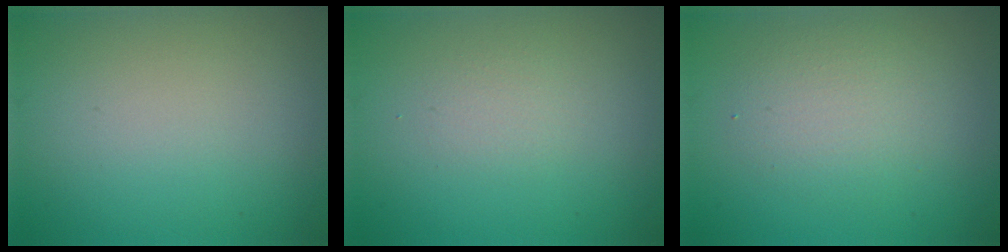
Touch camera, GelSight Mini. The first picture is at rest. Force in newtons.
{"total": 1.2, "press": 1.2, "slide": 0.1}
{"total": 3.0, "press": 3.0, "slide": 0.2}